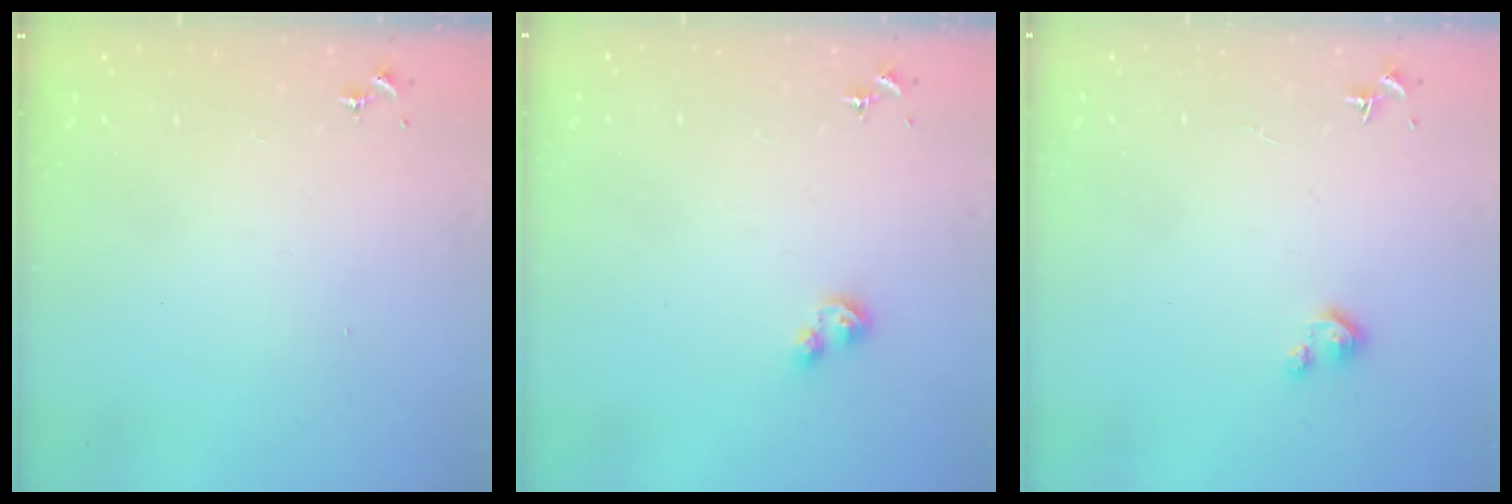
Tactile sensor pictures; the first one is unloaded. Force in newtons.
{"total": 4.7, "press": 4.6, "slide": 0.6}
{"total": 2.8, "press": 2.8, "slide": 0.3}